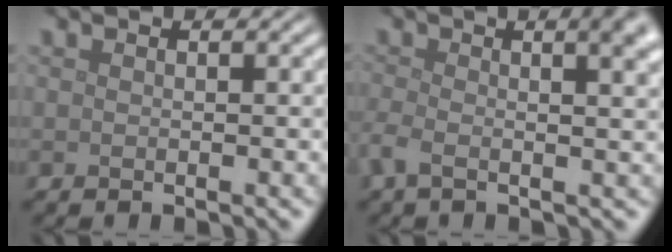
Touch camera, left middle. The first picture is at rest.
{"total": 7.3, "force": [0.5, 3.3, 6.5], "torque": [-0.088, 0.009, -0.004]}